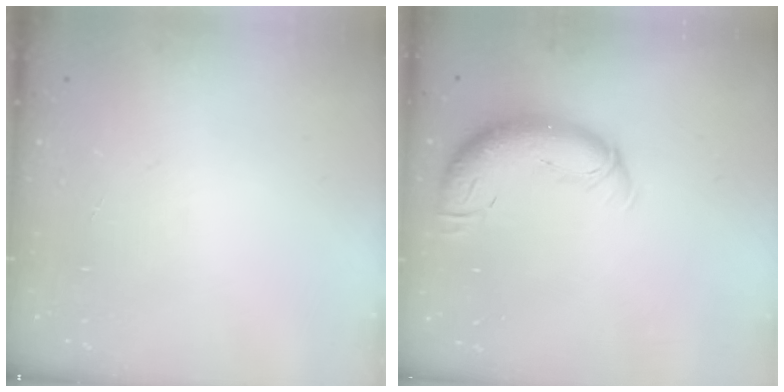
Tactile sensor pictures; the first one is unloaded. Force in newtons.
{"total": 11.5, "press": 11.2, "slide": 2.8}